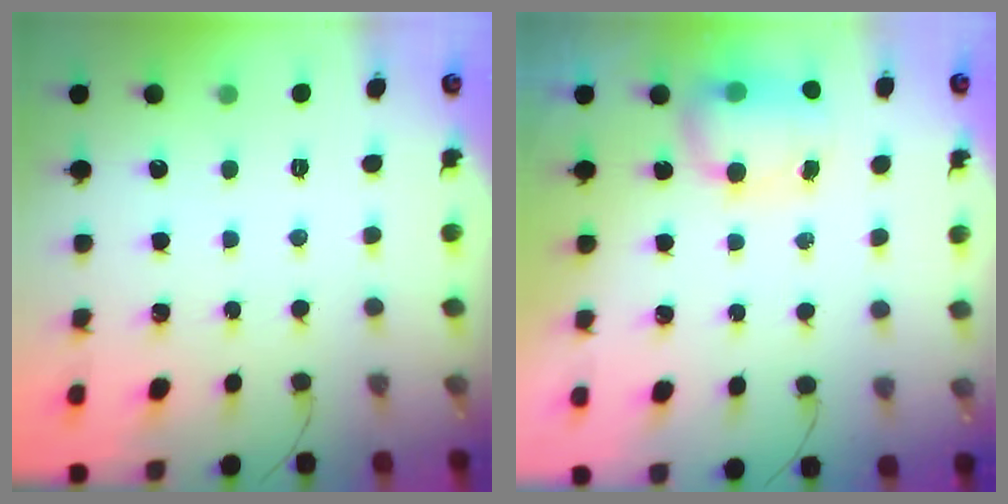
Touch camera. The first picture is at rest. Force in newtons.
{"total": 7.1, "press": 7.1, "slide": 0.7}